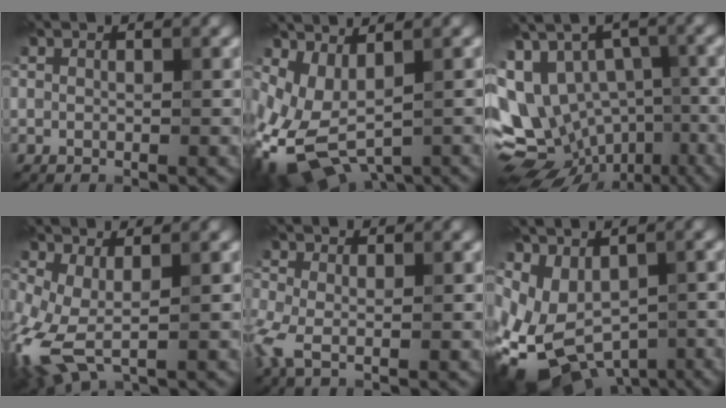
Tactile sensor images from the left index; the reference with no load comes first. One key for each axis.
{"total": 6.2, "fx": -0.8, "fy": 3.6, "fz": 5.0, "tx": -0.116, "ty": -0.013, "tz": -0.006}
{"total": 13.1, "fx": -1.8, "fy": 9.4, "fz": 8.9, "tx": -0.171, "ty": -0.004, "tz": 0.010}
{"total": 5.5, "fx": -1.5, "fy": 2.4, "fz": 4.7, "tx": -0.127, "ty": -0.007, "tz": -0.033}
{"total": 2.5, "fx": -0.6, "fy": 1.0, "fz": 2.2, "tx": -0.062, "ty": -0.007, "tz": -0.019}
{"total": 7.5, "fx": -2.3, "fy": 5.0, "fz": 5.0, "tx": -0.084, "ty": -0.017, "tz": -0.032}